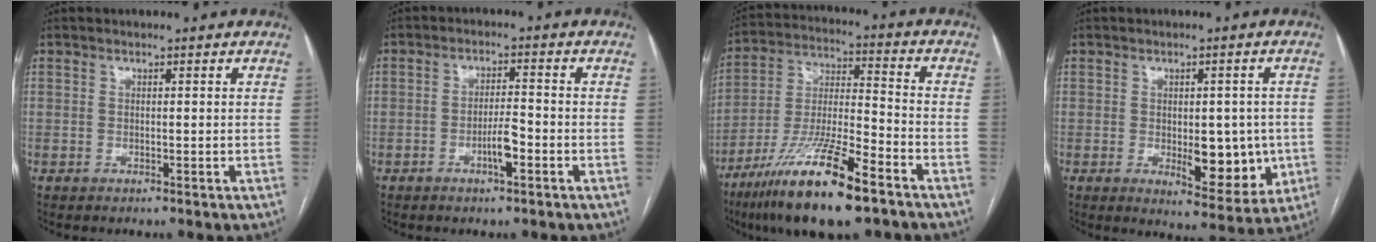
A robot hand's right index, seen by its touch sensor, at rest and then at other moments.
{"total": 4.1, "force": [-1.8, 0.6, 3.6], "torque": [-0.063, 0.001, -0.033]}
{"total": 18.0, "force": [-11.4, 2.4, 13.8], "torque": [-0.273, -0.034, -0.206]}
{"total": 9.6, "force": [-1.6, 4.4, 8.4], "torque": [-0.096, 0.000, -0.008]}